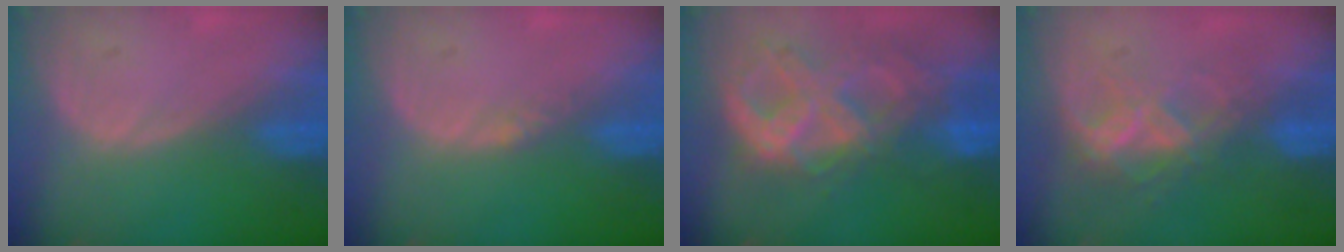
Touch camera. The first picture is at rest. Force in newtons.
{"total": 1.0, "press": 0.8, "slide": 0.6}
{"total": 10.8, "press": 9.1, "slide": 5.7}
{"total": 7.0, "press": 5.9, "slide": 3.7}